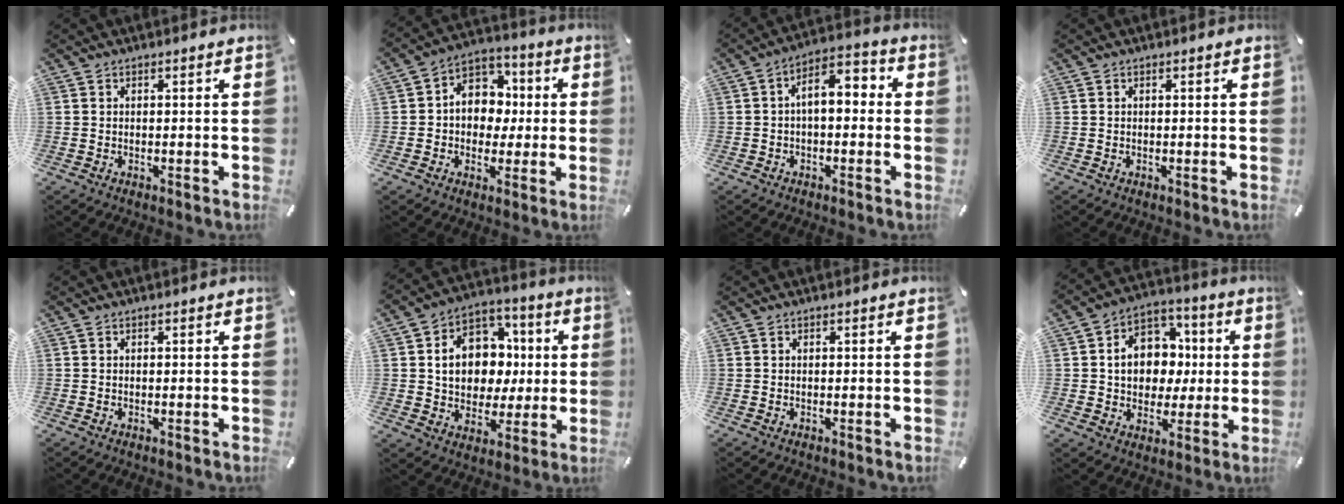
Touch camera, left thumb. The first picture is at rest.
{"total": 9.6, "force": [-0.2, 8.8, 3.9], "torque": [-0.064, 0.010, -0.001]}
{"total": 6.2, "force": [-0.4, 3.6, 5.1], "torque": [-0.080, 0.008, -0.012]}
{"total": 0.0}
{"total": 0.0}
{"total": 13.7, "force": [0.7, 11.6, 7.2], "torque": [-0.130, 0.007, 0.020]}
{"total": 0.0}
{"total": 12.2, "force": [0.3, 10.5, 6.3], "torque": [-0.110, 0.013, 0.013]}